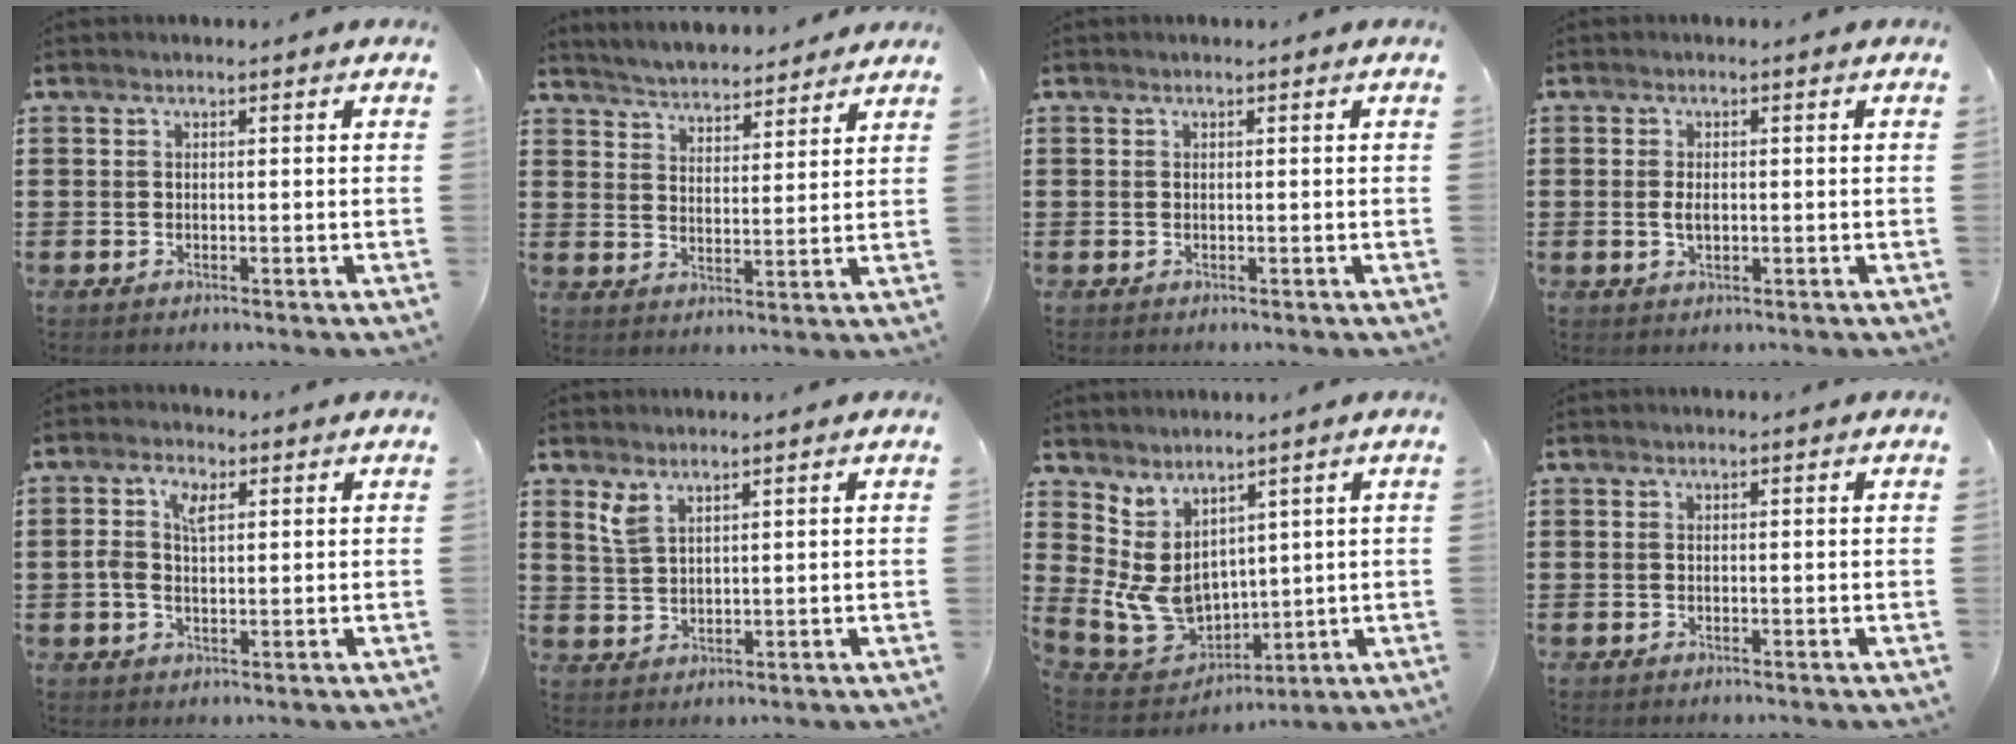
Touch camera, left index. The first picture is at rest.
{"total": 4.3, "force": [4.3, 0.1, -0.1], "torque": [-0.017, -0.024, 0.076]}
{"total": 0.0}
{"total": 2.1, "force": [-0.1, 1.1, 1.8], "torque": [-0.041, 0.001, -0.005]}
{"total": 4.4, "force": [0.9, 2.3, 3.6], "torque": [-0.084, 0.010, 0.012]}
{"total": 3.2, "force": [2.3, 1.2, 1.9], "torque": [-0.044, 0.001, 0.044]}
{"total": 9.0, "force": [1.9, 7.2, 5.0], "torque": [-0.149, -0.006, 0.042]}
{"total": 0.0}